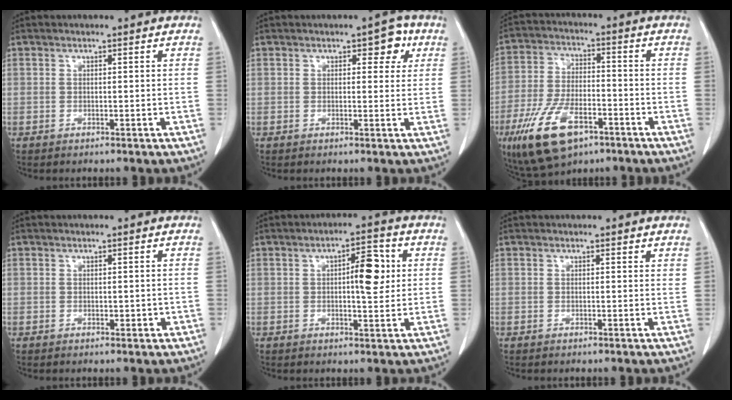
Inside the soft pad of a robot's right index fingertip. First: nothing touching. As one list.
[{"total": 3.7, "force": [1.6, 2.0, 2.7], "torque": [-0.024, 0.011, 0.018]}, {"total": 13.3, "force": [-7.2, 6.0, 9.4], "torque": [-0.195, -0.006, -0.123]}, {"total": 1.9, "force": [-0.2, 1.1, 1.5], "torque": [-0.018, 0.000, 0.001]}, {"total": 6.4, "force": [1.0, 1.8, 6.0], "torque": [-0.089, 0.009, 0.015]}, {"total": 0.7, "force": [0.6, 0.2, 0.3], "torque": [-0.001, 0.000, 0.005]}]